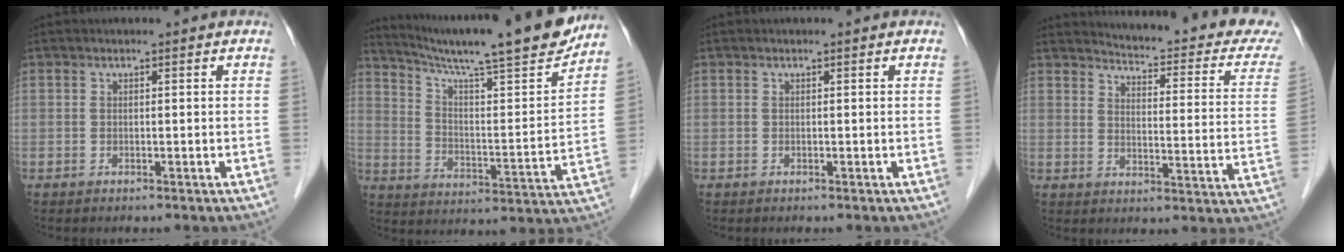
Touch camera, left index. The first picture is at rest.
{"total": 22.2, "force": [19.3, 0.3, 11.1], "torque": [-0.182, -0.030, 0.284]}
{"total": 0.0}
{"total": 18.2, "force": [17.2, 1.6, 5.6], "torque": [-0.068, -0.095, 0.180]}